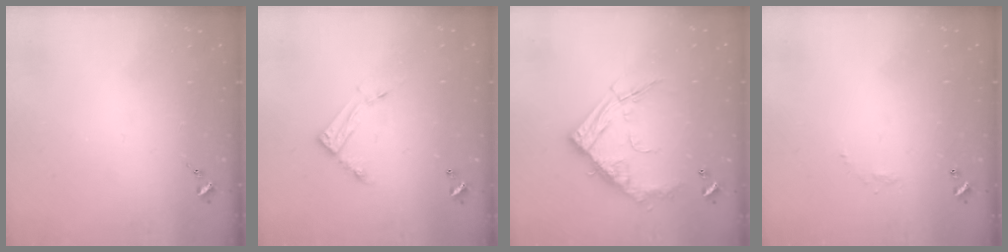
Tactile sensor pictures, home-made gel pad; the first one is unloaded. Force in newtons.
{"total": 9.6, "press": 9.6, "slide": 0.4}
{"total": 18.1, "press": 18.0, "slide": 1.7}
{"total": 3.2, "press": 3.2, "slide": 0.0}